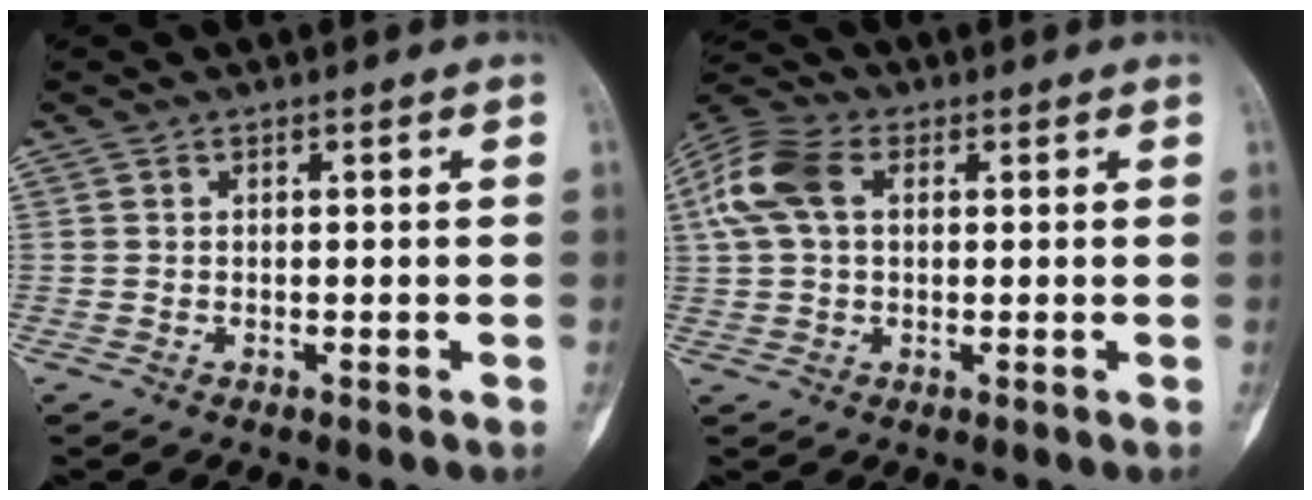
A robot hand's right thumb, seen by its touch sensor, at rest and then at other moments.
{"total": 11.2, "force": [2.9, 7.0, 8.2], "torque": [-0.182, 0.029, 0.052]}